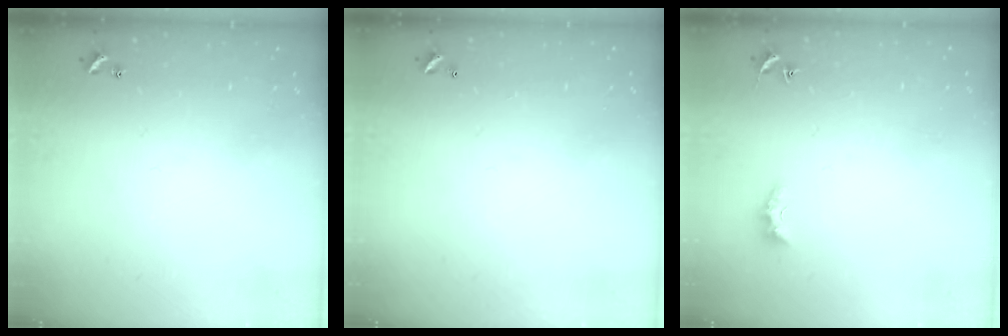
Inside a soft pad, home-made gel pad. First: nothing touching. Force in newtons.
{"total": 2.8, "press": 2.8, "slide": 0.1}
{"total": 2.6, "press": 2.5, "slide": 0.6}